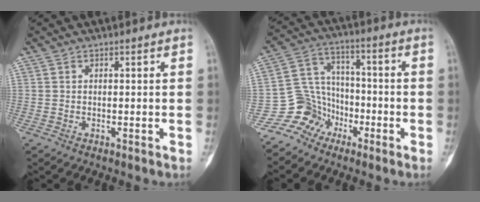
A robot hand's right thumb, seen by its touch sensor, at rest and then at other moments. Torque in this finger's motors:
{"motor_torque": [0.84, -0.57, 0.06, -0.96, -0.09]}